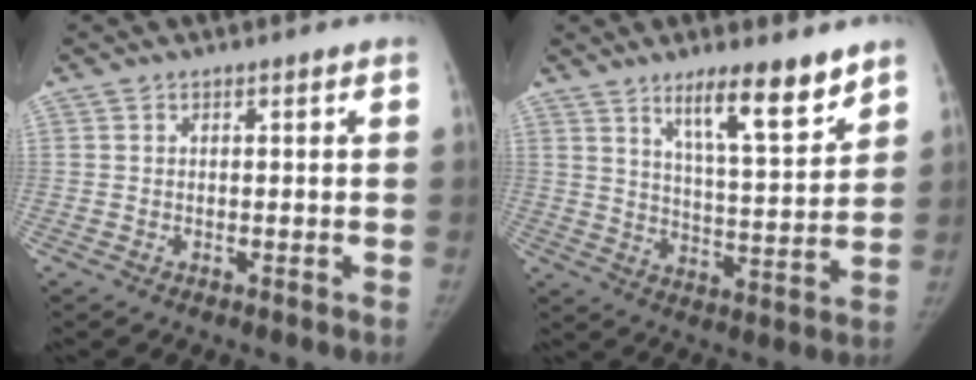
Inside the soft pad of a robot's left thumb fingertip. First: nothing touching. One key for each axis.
{"total": 12.6, "fx": 8.6, "fy": 2.6, "fz": 8.8, "tx": -0.122, "ty": -0.058, "tz": 0.145}